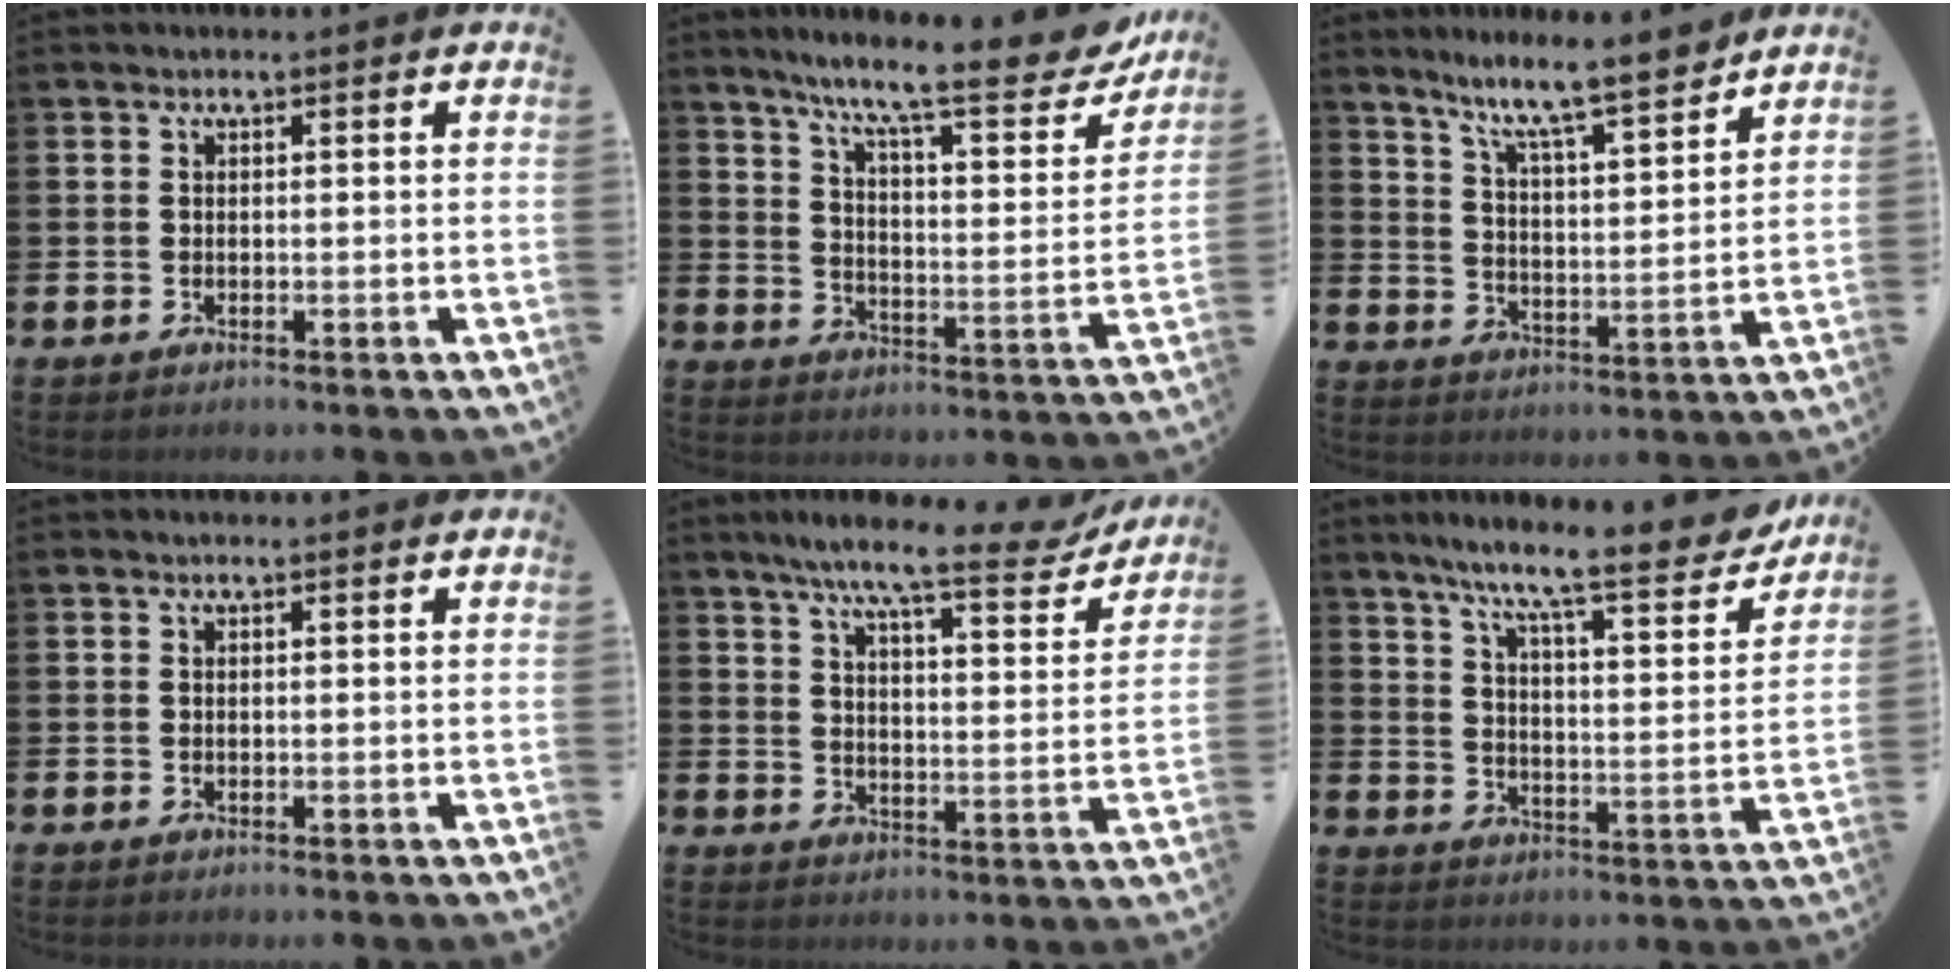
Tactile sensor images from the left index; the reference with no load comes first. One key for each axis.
{"total": 12.1, "fx": 9.9, "fy": 1.9, "fz": 6.7, "tx": -0.140, "ty": -0.061, "tz": 0.158}
{"total": 9.1, "fx": 8.2, "fy": 0.5, "fz": 3.9, "tx": -0.089, "ty": -0.058, "tz": 0.138}
{"total": 0.0}
{"total": 9.6, "fx": 8.0, "fy": 1.1, "fz": 5.3, "tx": -0.105, "ty": -0.045, "tz": 0.130}
{"total": 10.4, "fx": 9.0, "fy": 0.9, "fz": 5.3, "tx": -0.117, "ty": -0.062, "tz": 0.144}